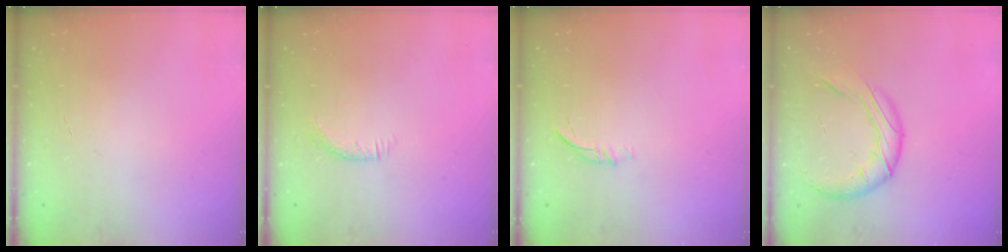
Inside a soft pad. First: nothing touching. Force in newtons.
{"total": 8.0, "press": 7.7, "slide": 2.1}
{"total": 5.3, "press": 5.1, "slide": 1.1}
{"total": 14.9, "press": 14.7, "slide": 2.3}